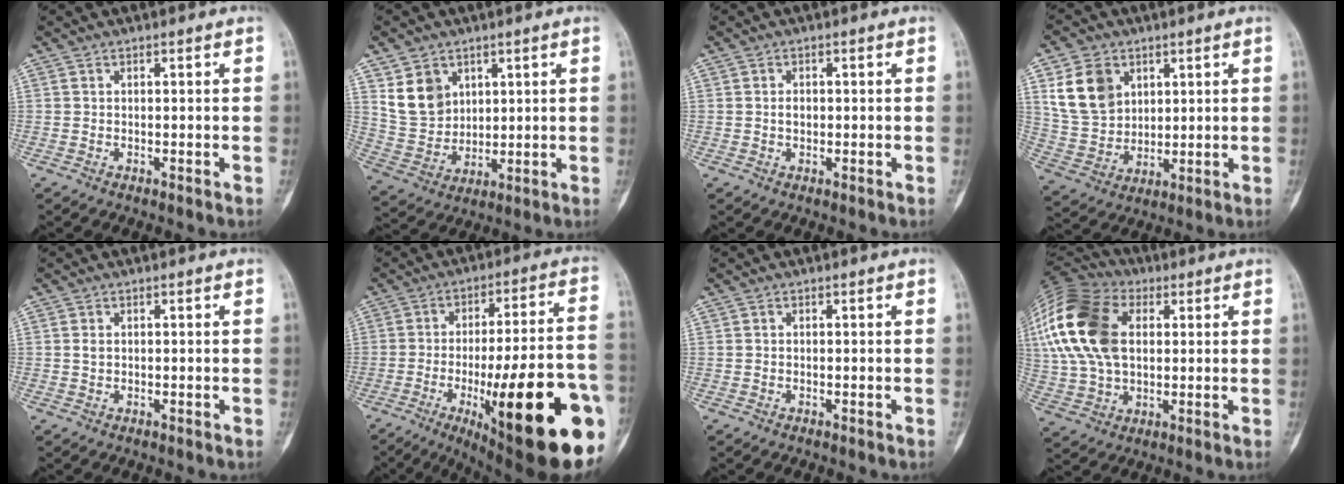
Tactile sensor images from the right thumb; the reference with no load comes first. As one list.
[{"total": 9.5, "force": [4.4, 7.3, 4.1], "torque": [-0.057, -0.023, 0.100]}, {"total": 1.4, "force": [0.0, 1.0, 1.0], "torque": [-0.012, 0.001, 0.000]}, {"total": 11.9, "force": [4.8, 9.0, 6.1], "torque": [-0.093, -0.017, 0.103]}, {"total": 1.0, "force": [0.2, 0.7, 0.7], "torque": [-0.012, 0.000, 0.004]}, {"total": 30.7, "force": [-10.3, 7.8, 27.9], "torque": [-0.336, 0.018, -0.136]}, {"total": 0.0}, {"total": 24.4, "force": [5.8, 15.7, 17.7], "torque": [-0.401, 0.023, 0.105]}]